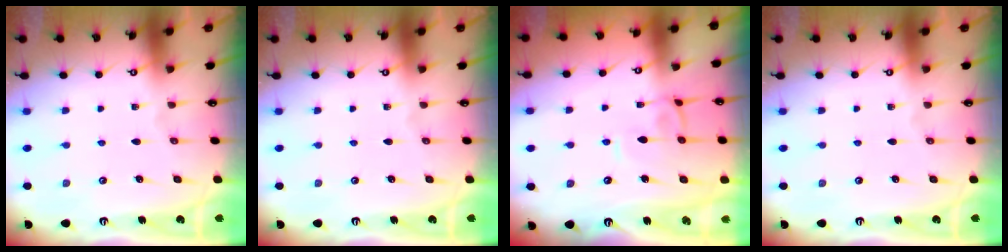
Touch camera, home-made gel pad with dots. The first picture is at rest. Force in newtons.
{"total": 0.0}
{"total": 1.3, "press": 1.2, "slide": 0.5}
{"total": 0.0}